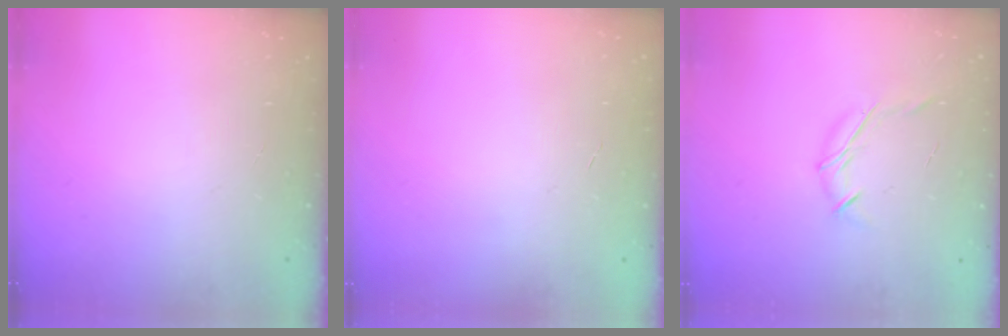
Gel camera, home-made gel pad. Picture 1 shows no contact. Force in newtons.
{"total": 0.0}
{"total": 6.4, "press": 6.3, "slide": 0.9}